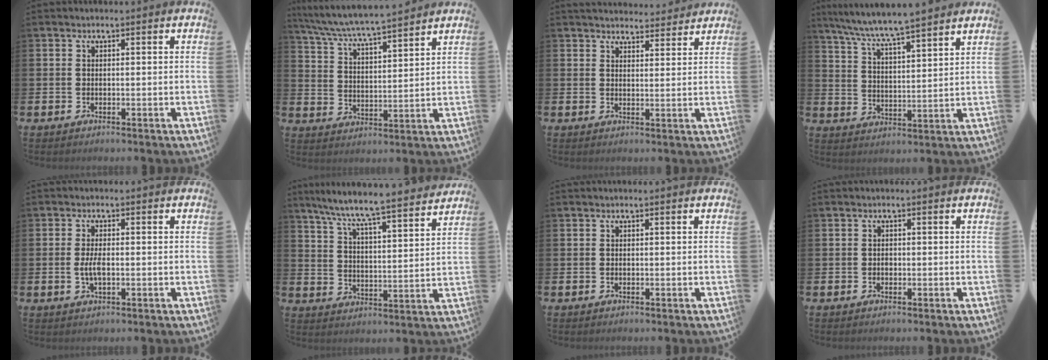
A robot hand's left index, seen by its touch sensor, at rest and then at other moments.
{"total": 6.4, "force": [6.2, -0.1, 1.5], "torque": [-0.057, -0.045, 0.108]}
{"total": 3.9, "force": [3.9, 0.8, 0.1], "torque": [0.001, -0.022, 0.069]}
{"total": 7.2, "force": [6.9, -0.2, 1.9], "torque": [-0.068, -0.044, 0.120]}
{"total": 3.0, "force": [-0.3, 1.1, 2.7], "torque": [-0.054, -0.003, -0.008]}
{"total": 7.9, "force": [7.5, -0.2, 2.5], "torque": [-0.074, -0.062, 0.127]}
{"total": 0.0}
{"total": 0.6, "force": [-0.2, 0.5, 0.3], "torque": [-0.003, 0.002, -0.006]}